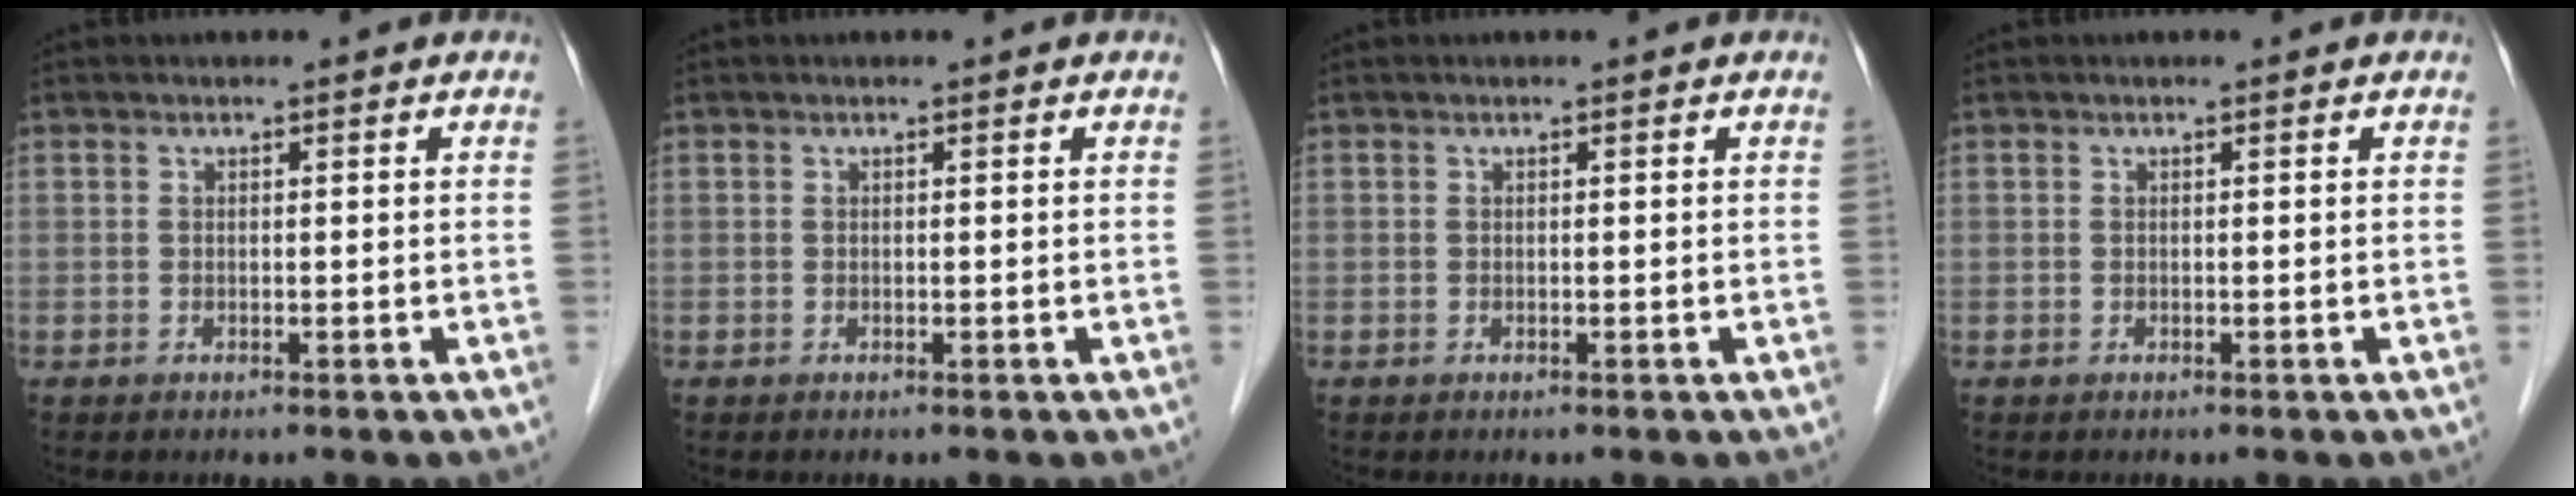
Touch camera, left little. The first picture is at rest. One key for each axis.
{"total": 0.0}
{"total": 0.0}
{"total": 0.0}